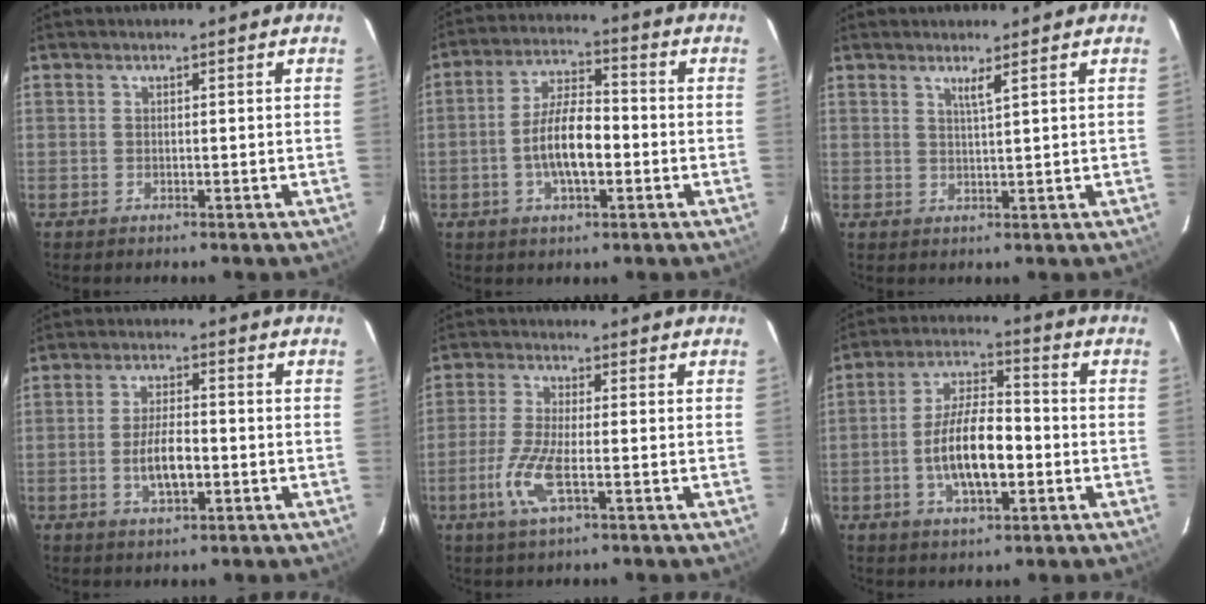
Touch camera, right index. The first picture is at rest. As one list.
[{"total": 9.6, "force": [-2.2, 3.7, 8.5], "torque": [-0.167, 0.007, -0.038]}, {"total": 1.8, "force": [1.2, -0.4, 1.3], "torque": [-0.022, -0.004, 0.020]}, {"total": 6.5, "force": [-1.7, 2.5, 5.8], "torque": [-0.115, -0.002, -0.027]}, {"total": 7.8, "force": [-2.7, 1.8, 7.2], "torque": [-0.158, -0.008, -0.055]}, {"total": 12.0, "force": [-2.9, 4.7, 10.6], "torque": [-0.207, 0.004, -0.048]}]